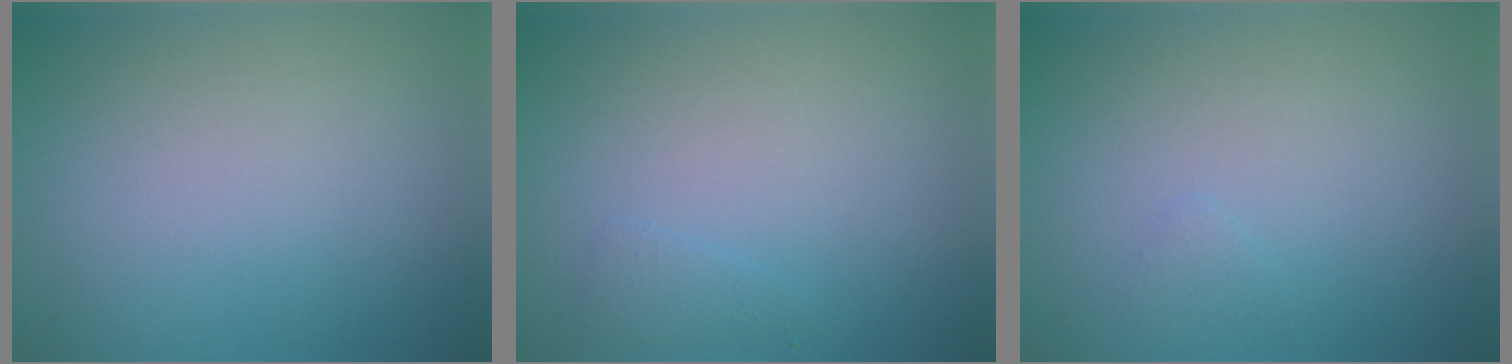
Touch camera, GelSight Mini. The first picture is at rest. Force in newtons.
{"total": 0.8, "press": 0.8, "slide": 0.1}
{"total": 0.5, "press": 0.5, "slide": 0.1}